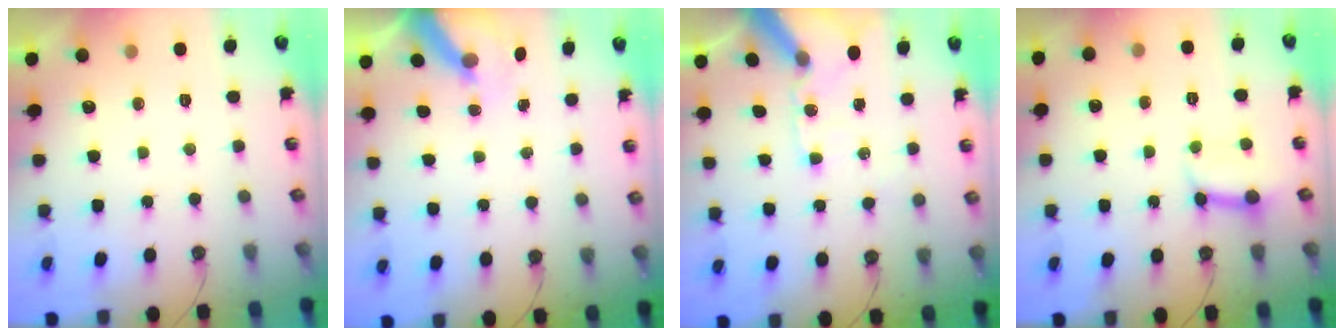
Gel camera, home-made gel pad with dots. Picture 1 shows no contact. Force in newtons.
{"total": 6.4, "press": 6.4, "slide": 0.3}
{"total": 12.1, "press": 12.0, "slide": 1.8}
{"total": 8.3, "press": 8.2, "slide": 1.2}